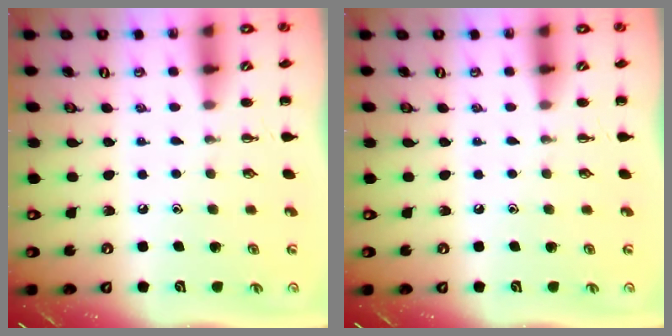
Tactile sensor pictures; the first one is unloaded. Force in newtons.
{"total": 0.0}